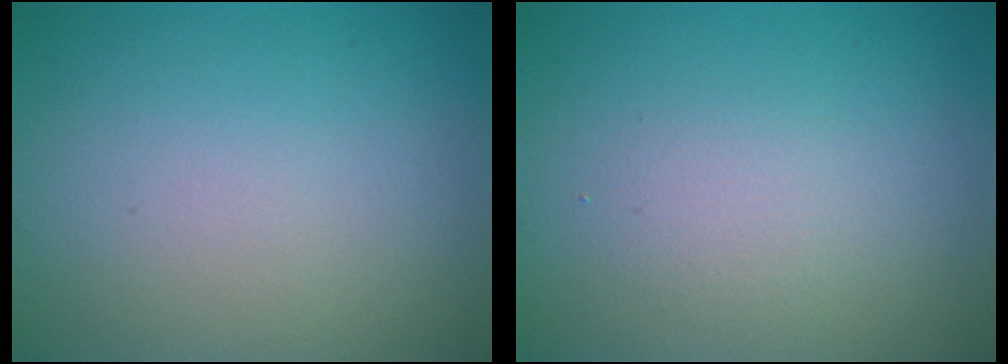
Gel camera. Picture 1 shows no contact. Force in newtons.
{"total": 1.5, "press": 1.5, "slide": 0.1}